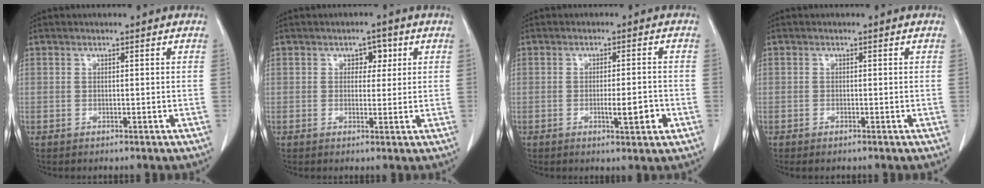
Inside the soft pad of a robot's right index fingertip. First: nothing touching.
{"total": 2.8, "force": [1.0, 1.9, 1.8], "torque": [-0.016, 0.007, 0.012]}
{"total": 4.4, "force": [-1.5, 0.6, 4.1], "torque": [-0.059, -0.002, -0.020]}
{"total": 0.7, "force": [-0.6, 0.1, 0.4], "torque": [-0.011, -0.003, -0.009]}